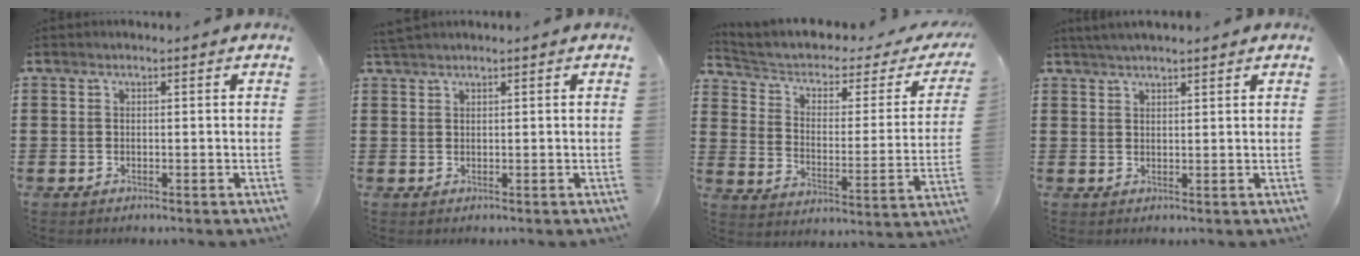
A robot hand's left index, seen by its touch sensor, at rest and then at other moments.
{"total": 1.3, "force": [1.3, 0.1, 0.5], "torque": [-0.012, 0.001, 0.025]}
{"total": 3.7, "force": [2.1, 1.9, 2.4], "torque": [-0.064, -0.020, 0.027]}
{"total": 2.3, "force": [2.2, 0.1, 0.8], "torque": [-0.020, 0.003, 0.041]}